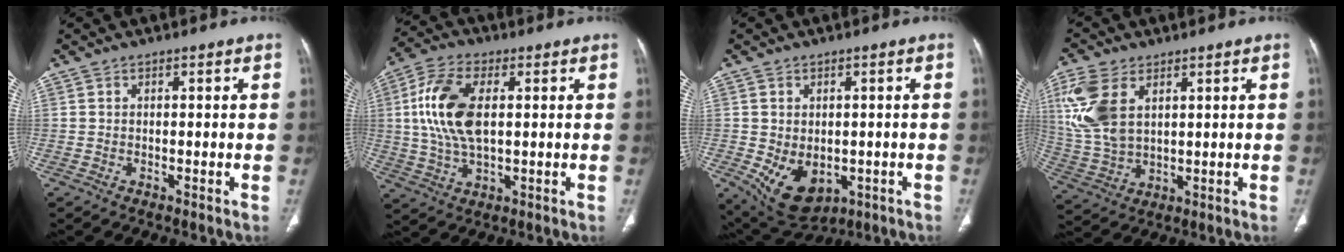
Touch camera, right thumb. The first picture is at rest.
{"total": 14.0, "force": [2.1, 7.3, 11.7], "torque": [-0.248, 0.009, 0.039]}
{"total": 9.8, "force": [-2.5, 6.8, 6.6], "torque": [-0.092, -0.005, -0.015]}
{"total": 12.6, "force": [4.5, 7.4, 9.2], "torque": [-0.212, -0.007, 0.102]}